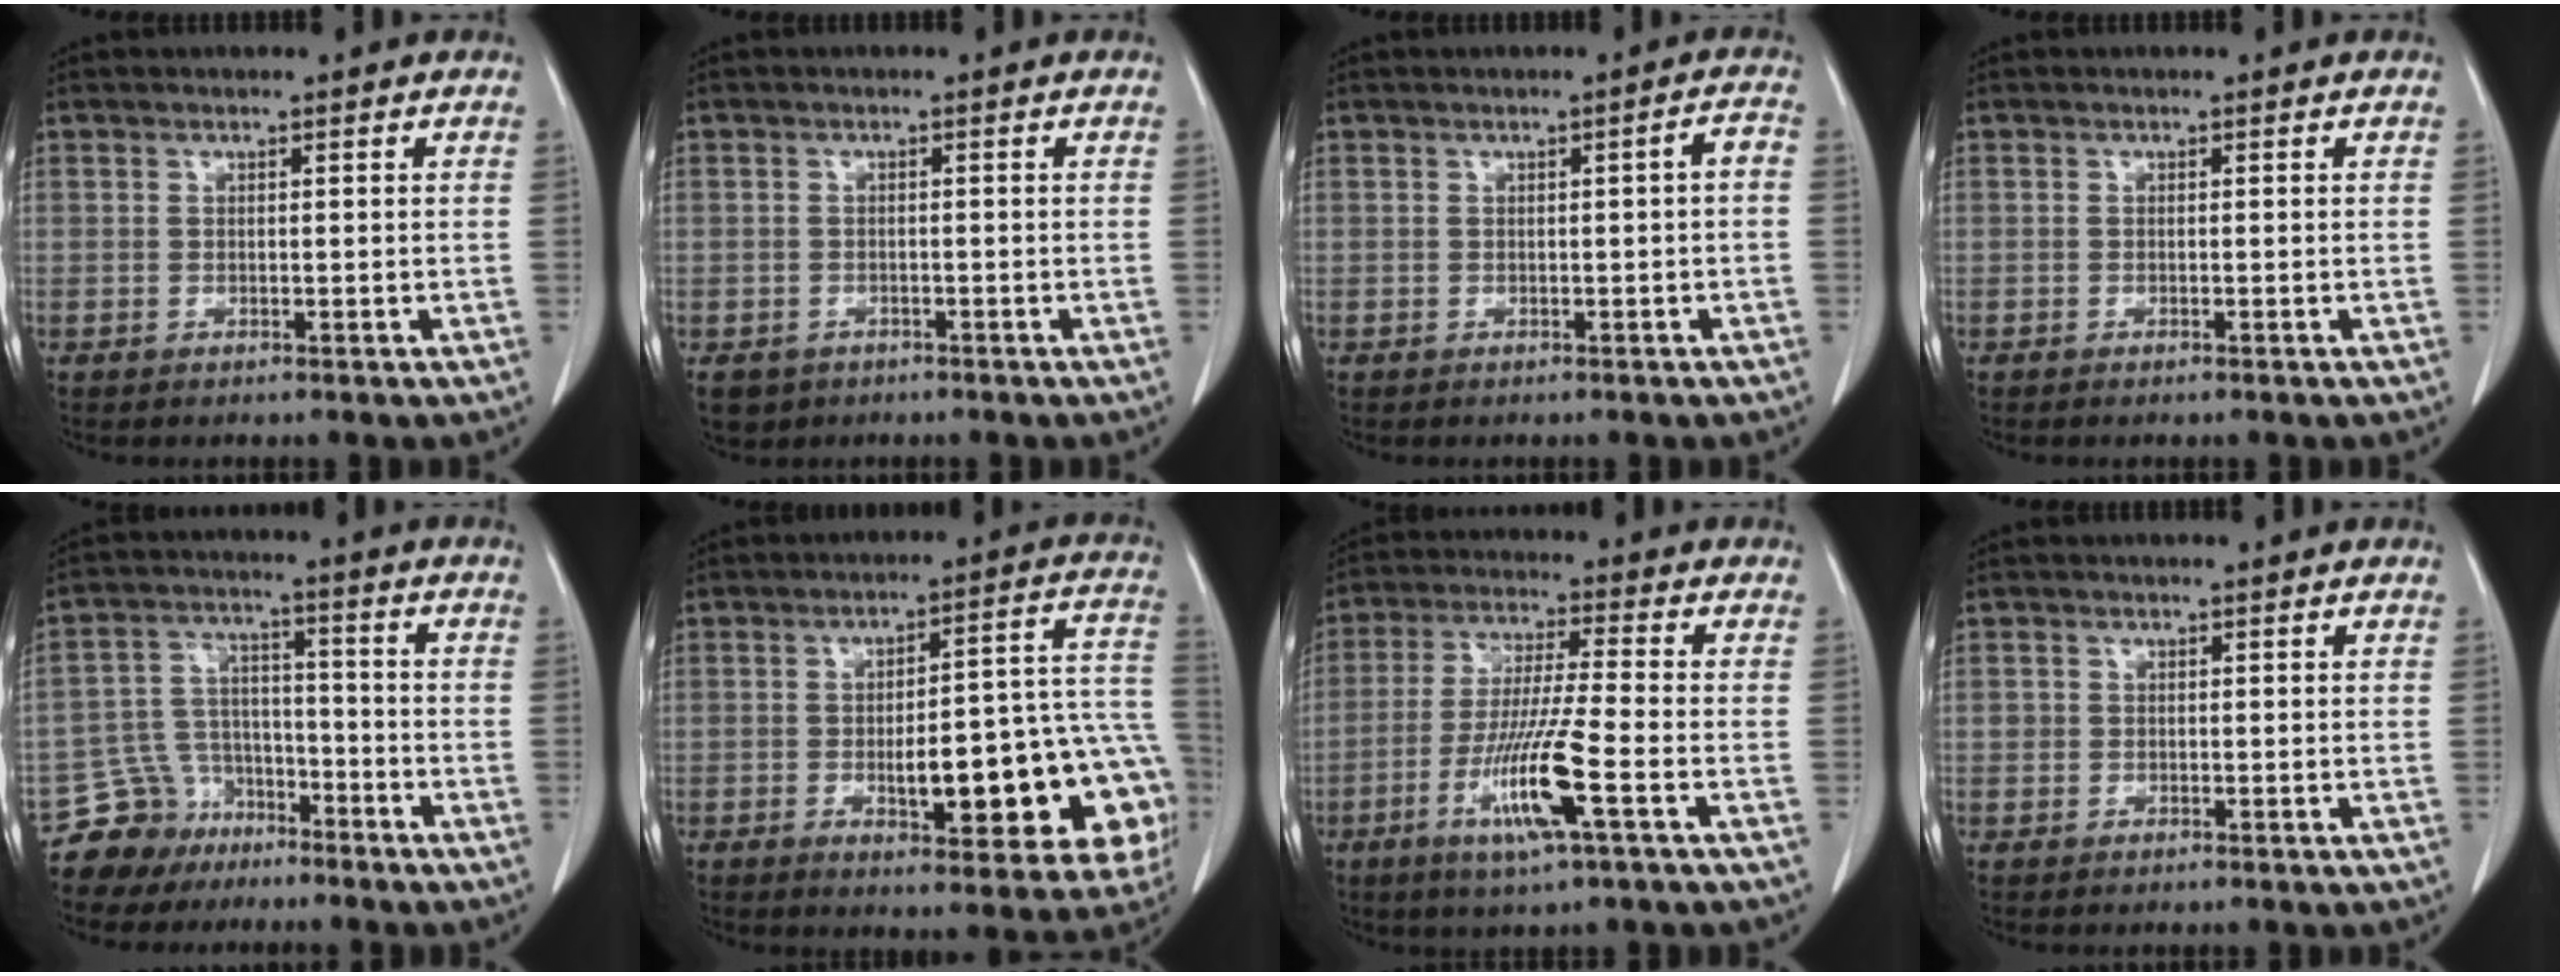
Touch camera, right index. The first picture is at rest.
{"total": 4.2, "force": [-2.5, 3.2, 0.7], "torque": [-0.010, 0.002, -0.035]}
{"total": 1.7, "force": [-0.4, 0.2, 1.7], "torque": [-0.020, 0.003, -0.006]}
{"total": 0.6, "force": [-0.5, 0.1, 0.3], "torque": [-0.007, -0.002, -0.007]}
{"total": 8.3, "force": [-6.3, 5.5, 0.0], "torque": [-0.003, 0.032, -0.112]}
{"total": 20.5, "force": [-5.3, 5.6, 19.0], "torque": [-0.156, 0.043, -0.048]}
{"total": 11.4, "force": [-4.4, -0.2, 10.5], "torque": [-0.207, -0.019, -0.084]}
{"total": 0.8, "force": [0.0, 0.8, 0.1], "torque": [0.005, 0.008, 0.002]}